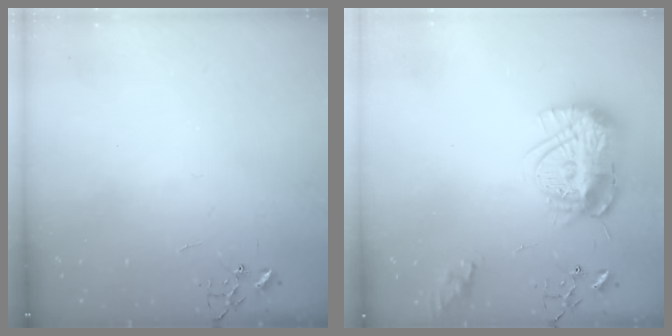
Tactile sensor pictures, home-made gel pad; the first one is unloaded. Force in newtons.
{"total": 15.8, "press": 15.7, "slide": 1.4}